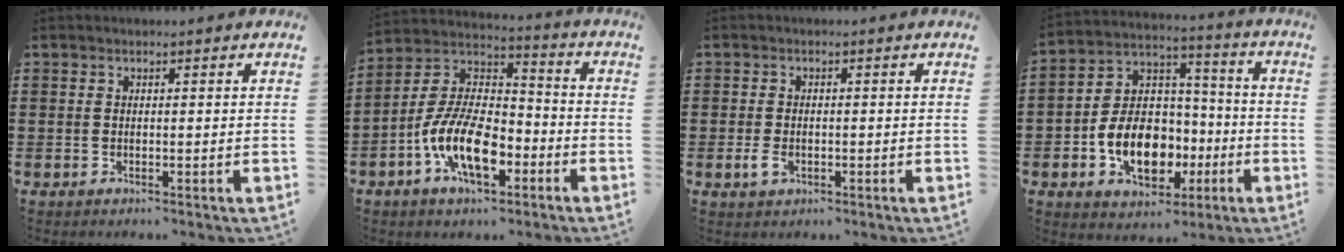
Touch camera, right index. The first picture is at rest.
{"total": 12.0, "force": [-5.5, 5.5, 9.2], "torque": [-0.210, -0.001, -0.106]}
{"total": 2.3, "force": [-0.8, 1.2, 1.7], "torque": [-0.048, -0.008, -0.018]}
{"total": 12.0, "force": [-4.2, 8.2, 7.7], "torque": [-0.164, 0.013, -0.072]}